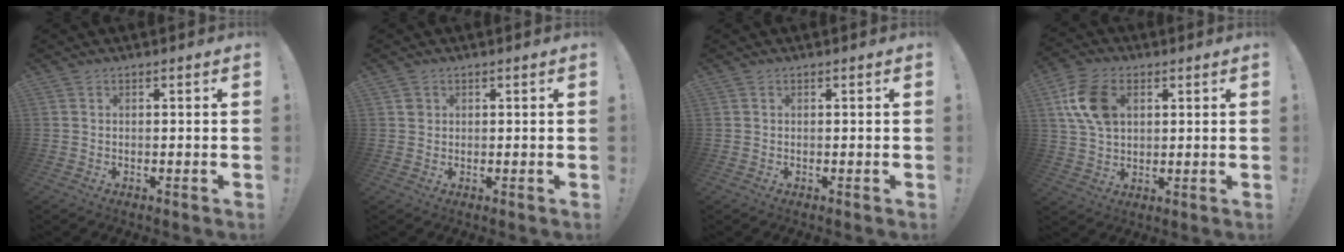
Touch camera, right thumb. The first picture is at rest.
{"total": 1.6, "force": [0.7, 1.5, 0.1], "torque": [0.010, -0.002, 0.012]}
{"total": 0.0}
{"total": 13.1, "force": [3.9, 9.0, 8.7], "torque": [-0.168, 0.008, 0.078]}